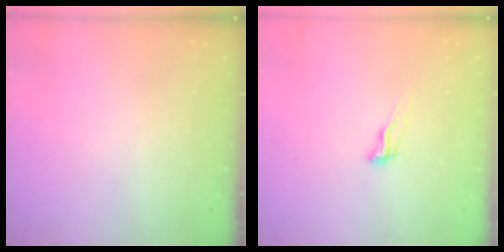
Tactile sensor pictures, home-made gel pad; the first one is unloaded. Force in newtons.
{"total": 7.9, "press": 7.6, "slide": 2.2}